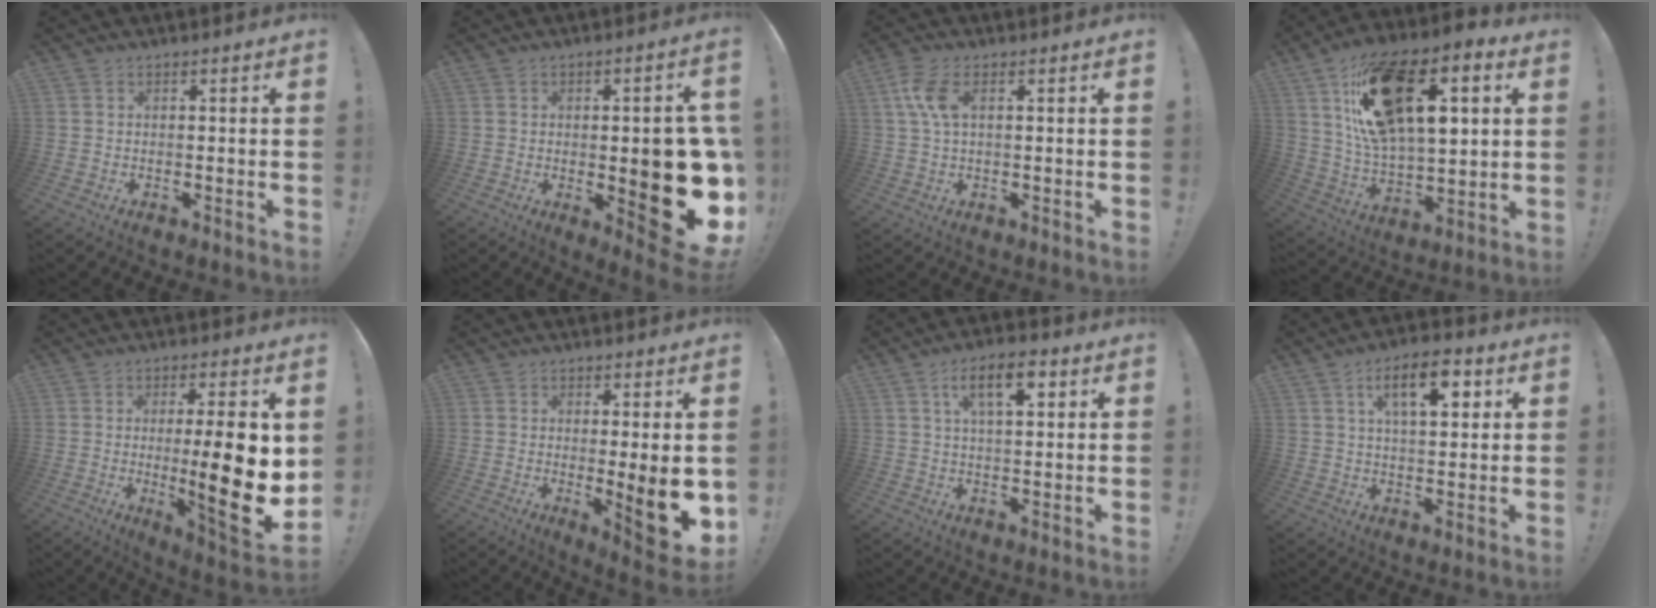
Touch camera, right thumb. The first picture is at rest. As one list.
[{"total": 18.7, "force": [-1.6, 6.2, 17.6], "torque": [-0.202, -0.014, -0.007]}, {"total": 6.9, "force": [1.9, 3.0, 5.9], "torque": [-0.131, 0.003, 0.036]}, {"total": 24.4, "force": [9.2, 12.9, 18.5], "torque": [-0.311, -0.026, 0.163]}, {"total": 17.9, "force": [0.0, 2.5, 17.7], "torque": [-0.256, -0.020, 0.002]}, {"total": 12.0, "force": [-0.9, 2.3, 11.8], "torque": [-0.136, -0.020, -0.005]}, {"total": 10.0, "force": [4.0, 4.1, 8.1], "torque": [-0.122, -0.003, 0.064]}, {"total": 11.7, "force": [4.8, 5.0, 9.4], "torque": [-0.139, -0.004, 0.077]}]